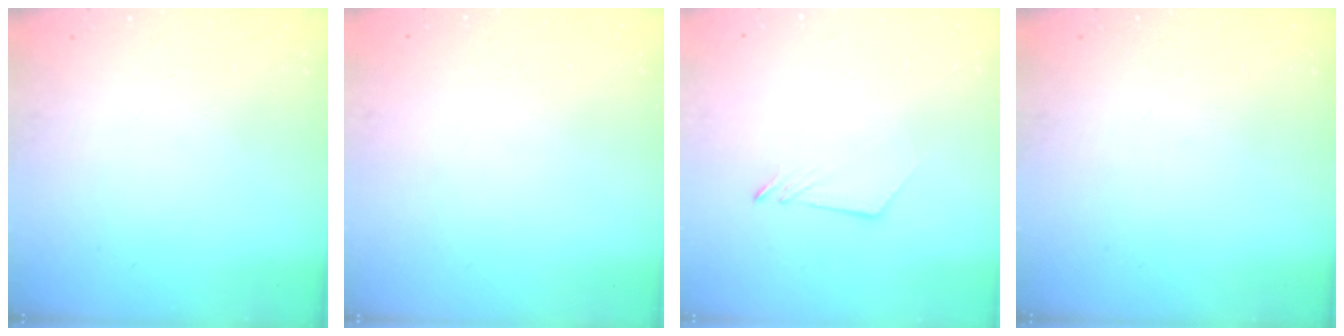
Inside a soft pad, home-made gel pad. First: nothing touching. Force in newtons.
{"total": 0.0}
{"total": 2.6, "press": 2.6, "slide": 0.3}
{"total": 0.0}